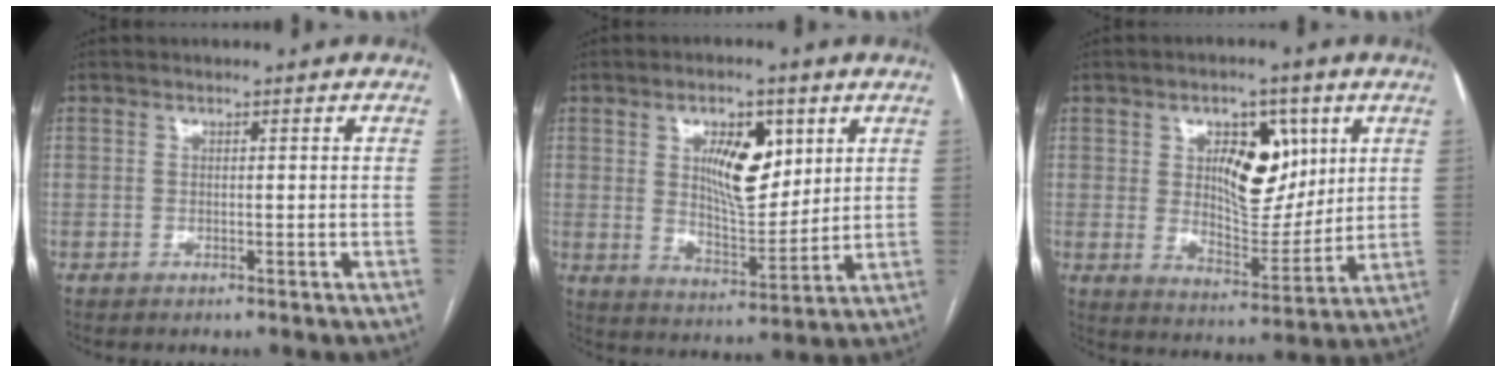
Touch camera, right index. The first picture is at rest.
{"total": 10.2, "force": [3.7, 4.3, 8.4], "torque": [-0.137, 0.004, 0.069]}
{"total": 11.4, "force": [3.9, 6.0, 8.8], "torque": [-0.132, 0.008, 0.072]}